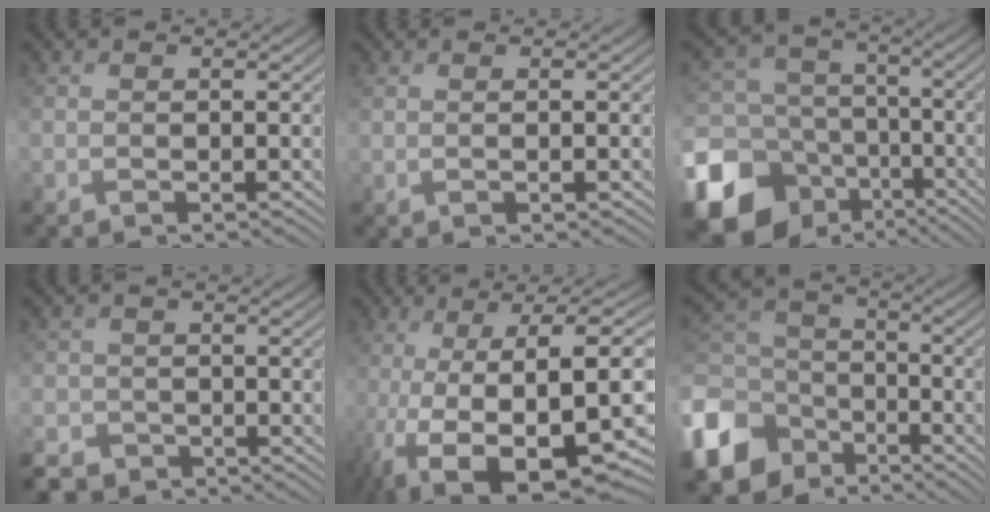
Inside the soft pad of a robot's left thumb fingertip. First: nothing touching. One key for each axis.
{"total": 1.6, "fx": 0.4, "fy": 0.3, "fz": 1.5, "tx": -0.024, "ty": 0.002, "tz": 0.003}
{"total": 18.2, "fx": -8.0, "fy": 15.0, "fz": 6.5, "tx": -0.229, "ty": -0.052, "tz": -0.127}
{"total": 3.9, "fx": -3.3, "fy": 2.2, "fz": 0.3, "tx": -0.008, "ty": -0.006, "tz": -0.065}
{"total": 16.7, "fx": -5.7, "fy": 5.1, "fz": 14.9, "tx": -0.233, "ty": -0.012, "tz": -0.081}
{"total": 13.5, "fx": -7.0, "fy": 10.0, "fz": 5.7, "tx": -0.195, "ty": -0.028, "tz": -0.137}